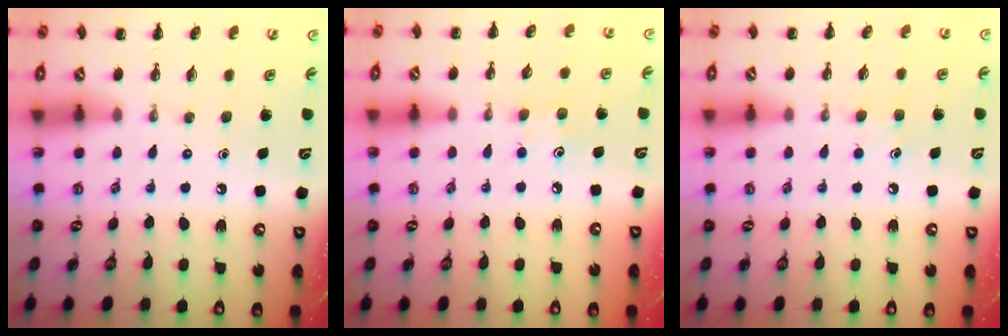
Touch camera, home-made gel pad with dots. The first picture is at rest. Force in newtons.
{"total": 5.3, "press": 5.1, "slide": 1.6}
{"total": 3.9, "press": 3.7, "slide": 1.3}